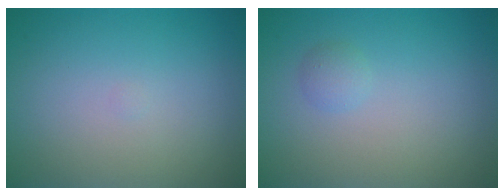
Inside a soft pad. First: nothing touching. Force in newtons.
{"total": 0.9, "press": 0.9, "slide": 0.0}